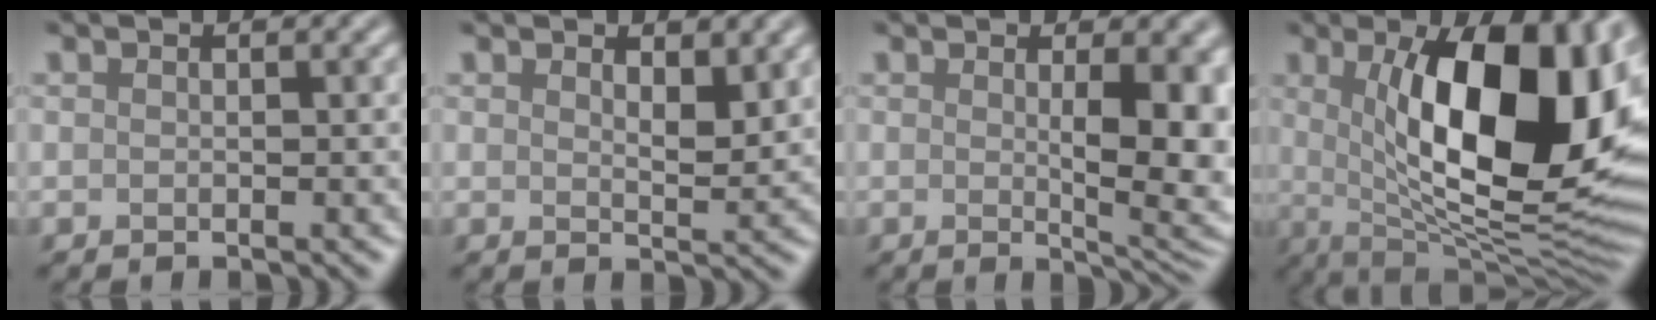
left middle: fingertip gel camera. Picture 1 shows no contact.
{"total": 2.3, "force": [1.5, 0.8, 1.6], "torque": [-0.024, -0.007, 0.027]}
{"total": 6.9, "force": [0.5, 1.7, 6.7], "torque": [-0.081, -0.008, 0.015]}
{"total": 15.6, "force": [2.6, 6.2, 14.1], "torque": [-0.184, 0.001, 0.033]}